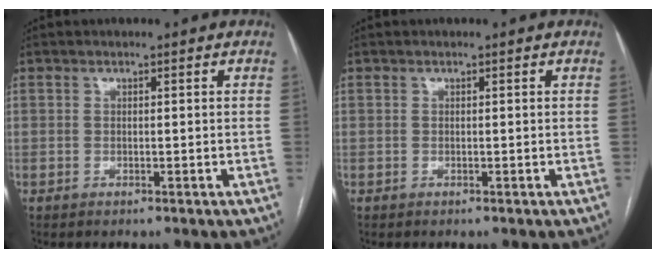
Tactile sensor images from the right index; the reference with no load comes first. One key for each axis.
{"total": 0.0}